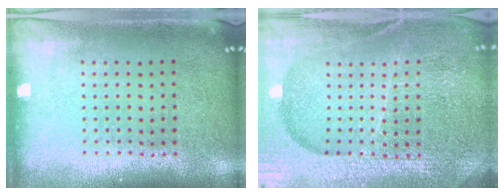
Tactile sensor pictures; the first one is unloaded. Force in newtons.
{"total": 5.3, "press": 4.8, "slide": 2.2}